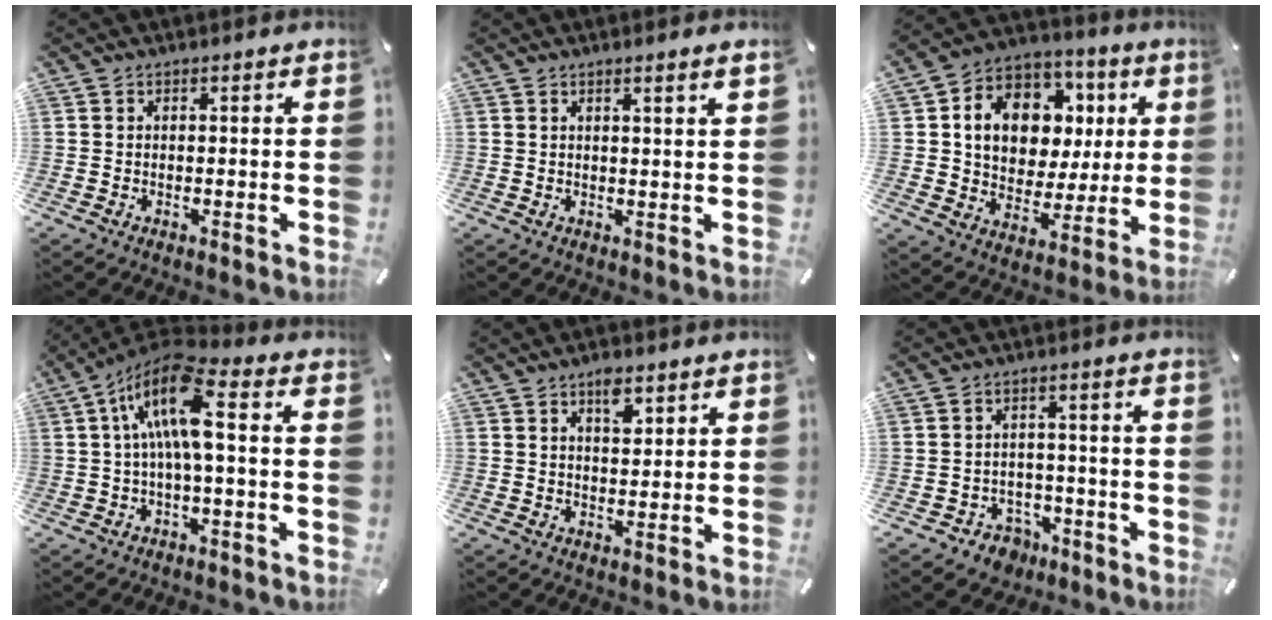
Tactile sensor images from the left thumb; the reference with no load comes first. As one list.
[{"total": 1.9, "force": [1.4, -0.3, 1.2], "torque": [-0.024, -0.004, 0.024]}, {"total": 13.8, "force": [3.1, 11.5, 7.1], "torque": [-0.115, -0.009, 0.066]}, {"total": 15.5, "force": [2.4, 5.9, 14.2], "torque": [-0.287, -0.001, 0.038]}, {"total": 5.1, "force": [2.8, 2.7, 3.2], "torque": [-0.031, -0.013, 0.042]}, {"total": 5.2, "force": [-2.7, 4.2, 1.4], "torque": [-0.029, 0.015, -0.049]}]